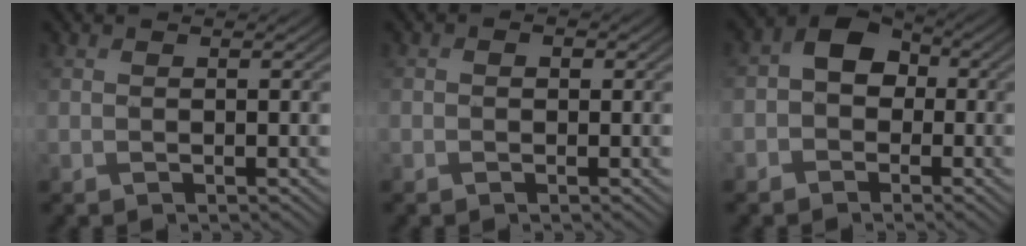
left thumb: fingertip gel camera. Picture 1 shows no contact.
{"total": 1.3, "force": [-0.1, 1.1, 0.7], "torque": [-0.011, -0.005, -0.003]}
{"total": 5.8, "force": [-0.7, 4.7, 3.3], "torque": [-0.061, 0.005, -0.037]}